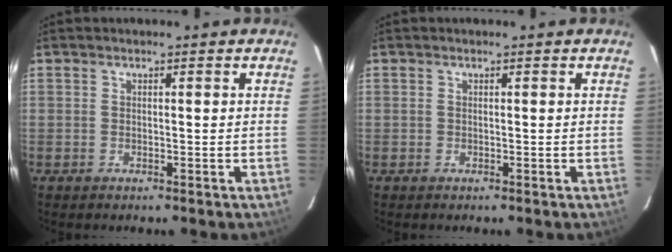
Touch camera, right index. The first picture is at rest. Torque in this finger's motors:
{"motor_torque": [-0.17, 0.05, 0.04, 0.01]}